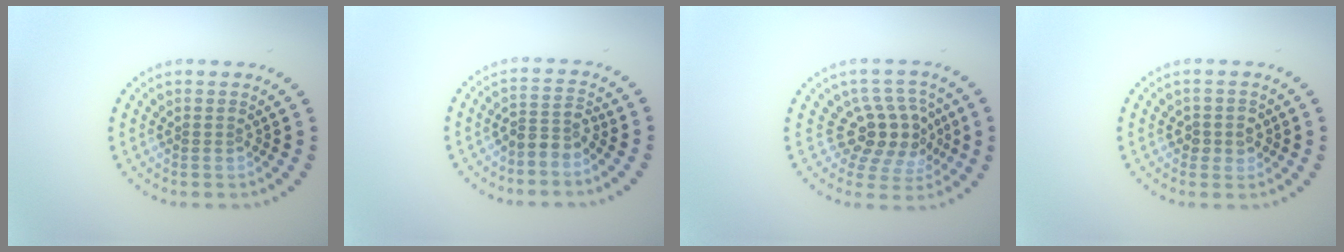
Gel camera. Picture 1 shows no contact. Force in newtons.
{"total": 2.2, "press": 1.6, "slide": 1.4}
{"total": 4.2, "press": 3.6, "slide": 2.2}
{"total": 1.8, "press": 1.7, "slide": 0.6}